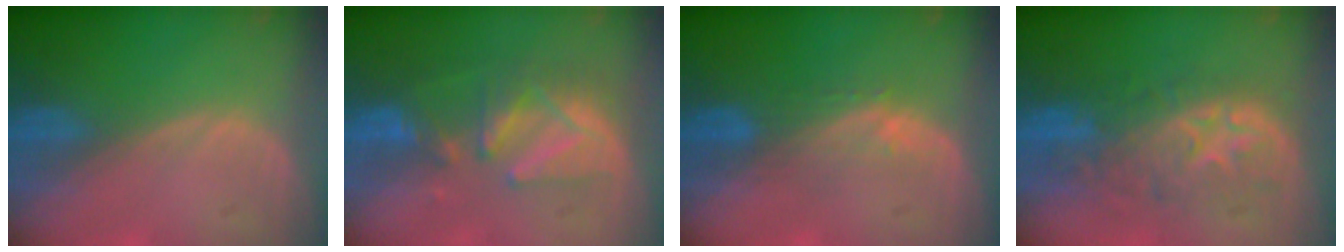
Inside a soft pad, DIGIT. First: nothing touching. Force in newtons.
{"total": 8.3, "press": 7.9, "slide": 2.6}
{"total": 3.4, "press": 3.4, "slide": 0.4}
{"total": 9.5, "press": 9.0, "slide": 3.1}